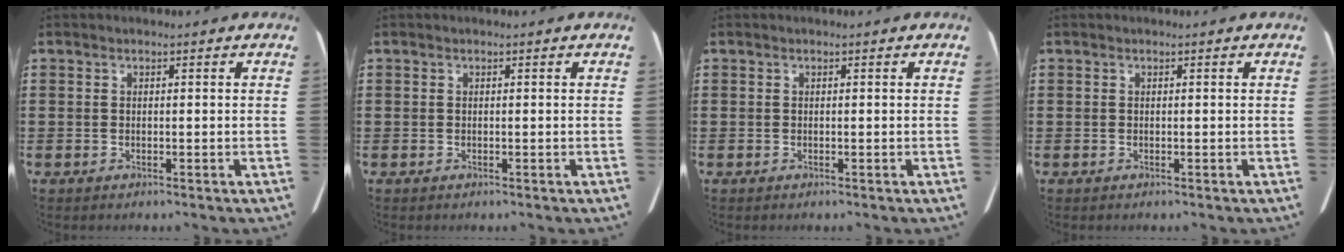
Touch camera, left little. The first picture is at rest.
{"total": 0.0}
{"total": 0.0}
{"total": 0.0}